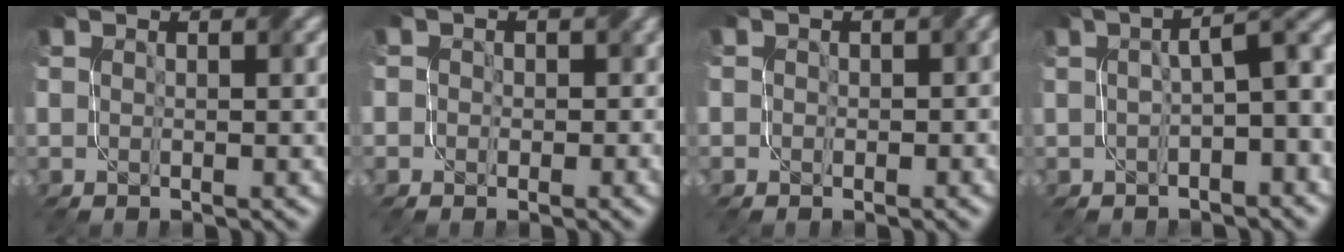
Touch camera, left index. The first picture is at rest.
{"total": 3.0, "force": [0.3, 2.8, 0.9], "torque": [0.007, 0.014, -0.020]}
{"total": 1.7, "force": [0.1, 1.5, 0.7], "torque": [0.001, 0.002, 0.001]}
{"total": 5.3, "force": [-0.2, 1.5, 5.1], "torque": [-0.059, 0.020, -0.004]}